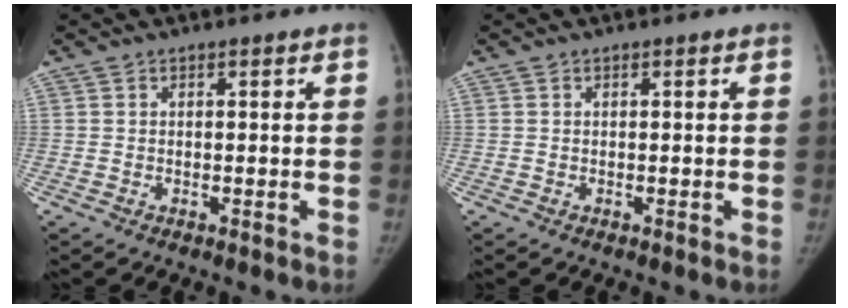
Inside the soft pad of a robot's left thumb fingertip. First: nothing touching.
{"total": 0.0}